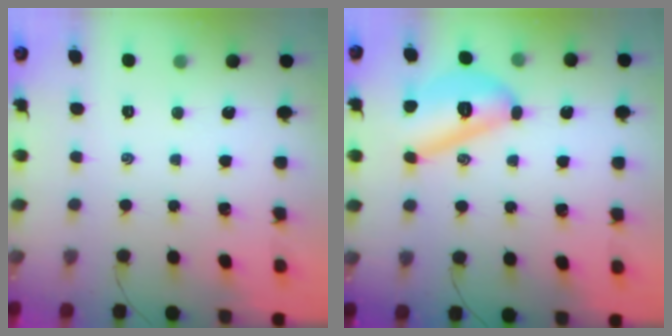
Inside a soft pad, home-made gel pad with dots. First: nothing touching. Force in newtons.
{"total": 12.5, "press": 12.4, "slide": 1.7}